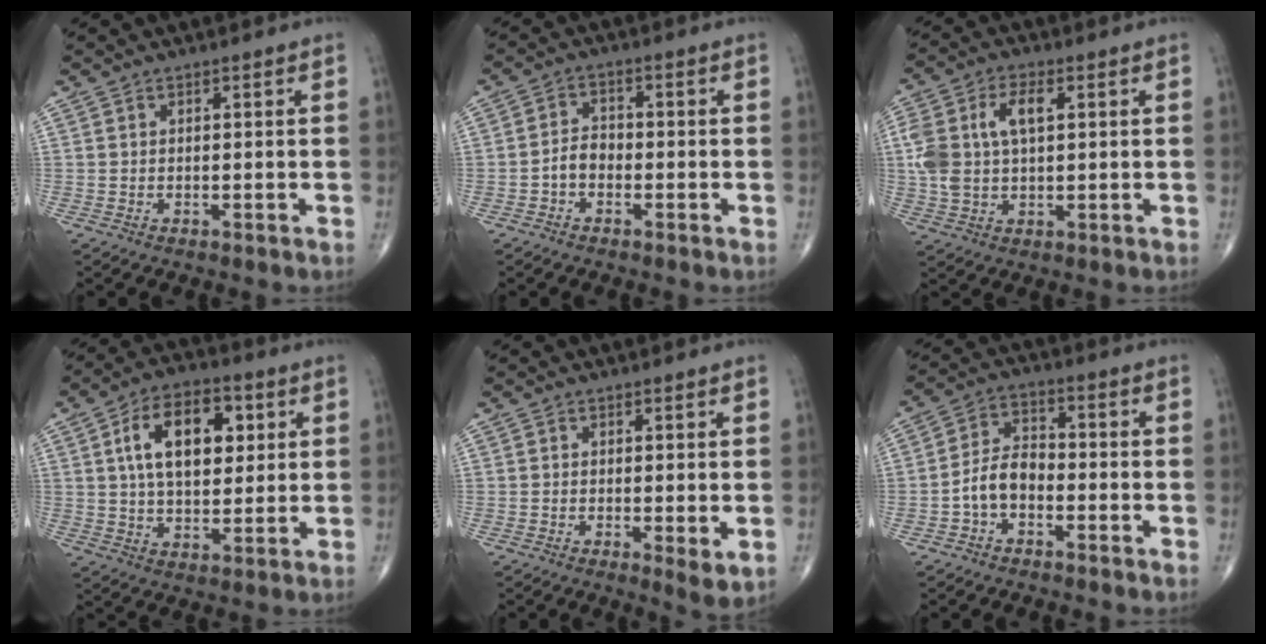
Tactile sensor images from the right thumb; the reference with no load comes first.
{"total": 3.4, "force": [-1.4, 2.3, 2.0], "torque": [-0.027, 0.018, -0.033]}
{"total": 10.8, "force": [2.2, 6.1, 8.6], "torque": [-0.185, 0.015, 0.045]}
{"total": 15.0, "force": [4.1, 8.6, 11.5], "torque": [-0.167, 0.001, 0.067]}
{"total": 3.6, "force": [-0.5, 0.9, 3.5], "torque": [-0.059, -0.014, -0.012]}
{"total": 6.5, "force": [-2.3, 4.0, 4.6], "torque": [-0.078, 0.033, -0.055]}